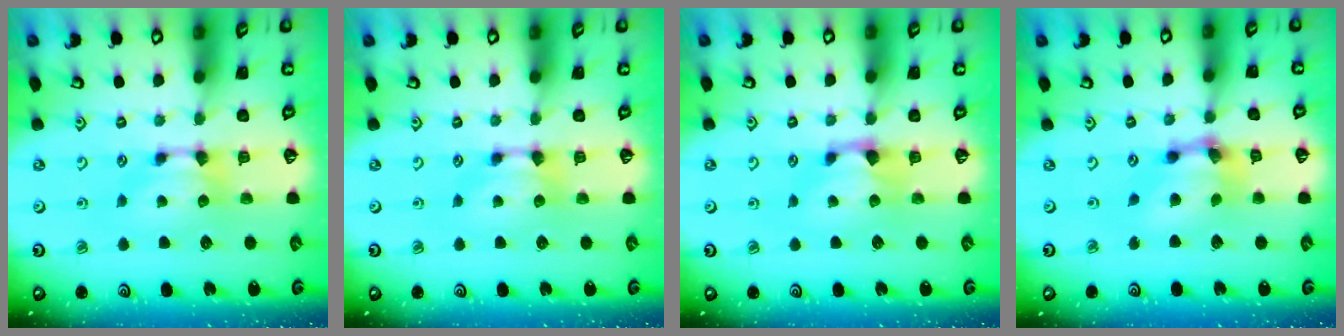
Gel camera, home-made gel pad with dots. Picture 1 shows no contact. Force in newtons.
{"total": 0.0}
{"total": 0.9, "press": 0.4, "slide": 0.7}
{"total": 6.4, "press": 6.1, "slide": 1.9}